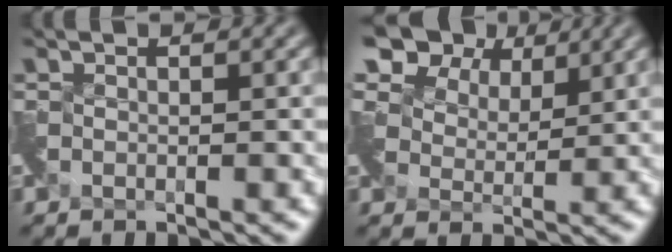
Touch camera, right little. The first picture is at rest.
{"total": 7.0, "force": [5.6, 3.4, 2.5], "torque": [-0.060, 0.013, 0.080]}